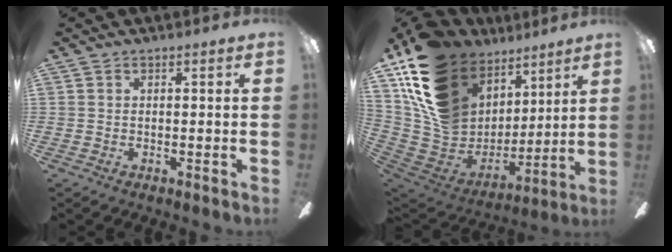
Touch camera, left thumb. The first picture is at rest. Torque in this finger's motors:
{"motor_torque": [1.67, 1.89, 1.39, -1.38, 0.76]}